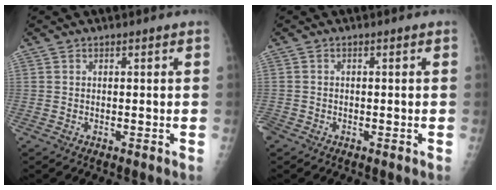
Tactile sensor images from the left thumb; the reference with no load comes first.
{"total": 2.2, "force": [-1.4, 1.5, 0.7], "torque": [-0.018, -0.001, -0.029]}